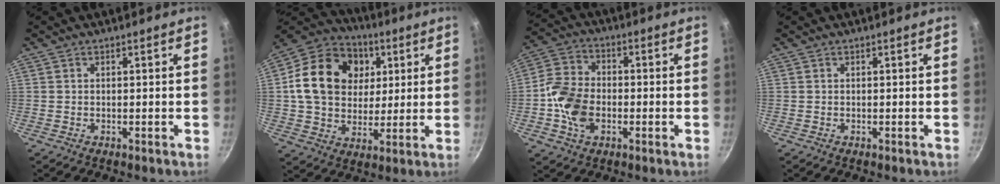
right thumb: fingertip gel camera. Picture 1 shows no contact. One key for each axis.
{"total": 20.3, "fx": 4.5, "fy": 15.9, "fz": 11.9, "tx": -0.185, "ty": 0.009, "tz": 0.072}
{"total": 10.9, "fx": -2.2, "fy": 7.7, "fz": 7.5, "tx": -0.134, "ty": 0.022, "tz": -0.054}
{"total": 0.0}